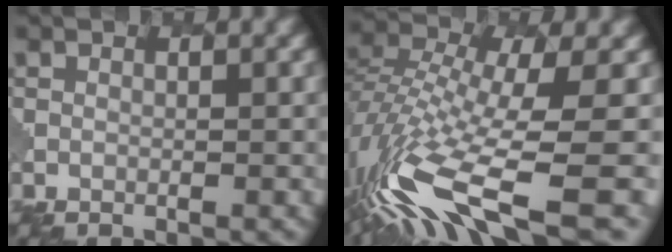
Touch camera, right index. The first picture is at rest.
{"total": 13.6, "force": [-6.6, 4.7, 10.9], "torque": [-0.239, -0.017, -0.107]}